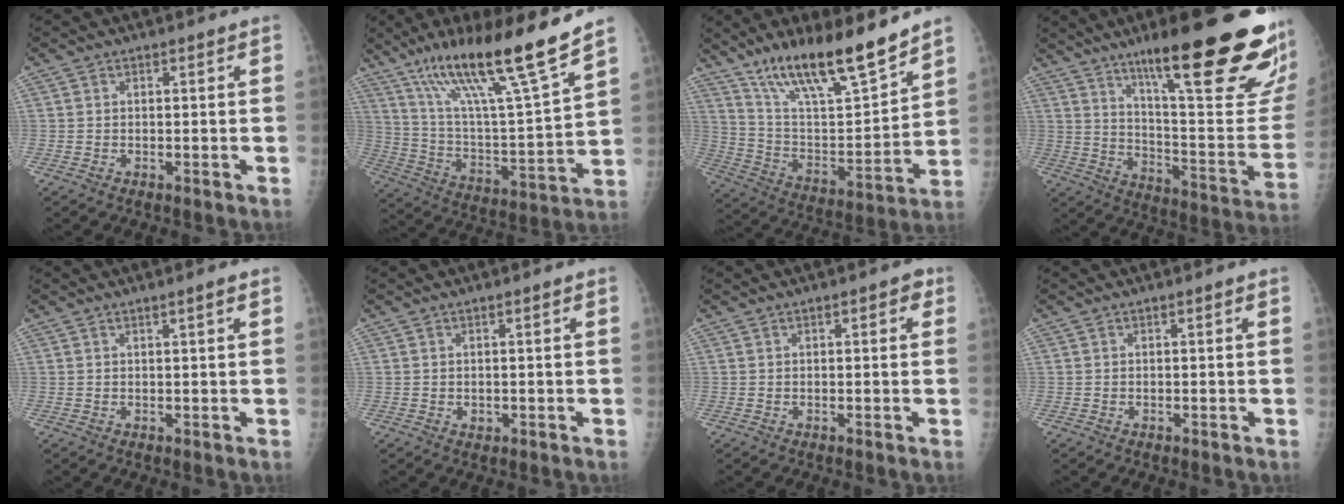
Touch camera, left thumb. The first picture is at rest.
{"total": 22.0, "force": [15.1, 1.5, 15.9], "torque": [-0.251, -0.063, 0.269]}
{"total": 20.1, "force": [15.3, 4.2, 12.3], "torque": [-0.182, -0.078, 0.276]}
{"total": 31.4, "force": [18.8, 5.5, 24.6], "torque": [-0.273, -0.069, 0.287]}
{"total": 1.2, "force": [0.7, -0.1, 1.0], "torque": [-0.017, -0.002, 0.012]}
{"total": 1.0, "force": [-0.1, 0.7, 0.6], "torque": [-0.003, 0.000, 0.001]}
{"total": 2.2, "force": [0.9, 1.0, 1.8], "torque": [-0.016, 0.002, 0.008]}
{"total": 0.0}